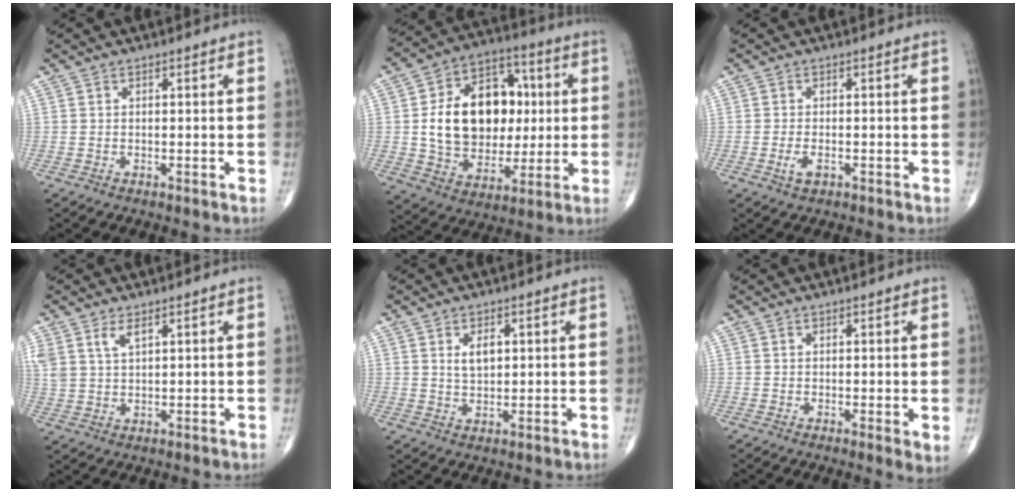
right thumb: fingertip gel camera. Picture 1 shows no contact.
{"total": 21.0, "force": [2.0, 15.0, 14.5], "torque": [-0.196, 0.016, 0.041]}
{"total": 2.5, "force": [-1.0, 1.2, 2.0], "torque": [-0.040, 0.000, -0.017]}
{"total": 4.7, "force": [2.8, 2.2, 3.2], "torque": [-0.066, -0.008, 0.062]}
{"total": 3.8, "force": [1.2, 2.2, 2.9], "torque": [-0.041, -0.009, 0.022]}
{"total": 2.4, "force": [0.3, 0.7, 2.2], "torque": [-0.035, -0.010, 0.003]}